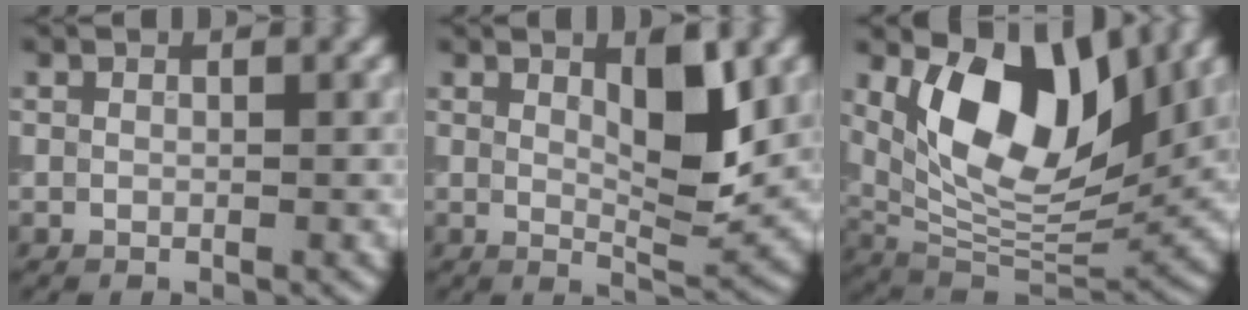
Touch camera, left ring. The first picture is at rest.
{"total": 4.6, "force": [1.5, 1.3, 4.2], "torque": [-0.067, -0.004, 0.025]}
{"total": 11.6, "force": [4.1, 6.1, 9.0], "torque": [-0.151, -0.012, 0.075]}